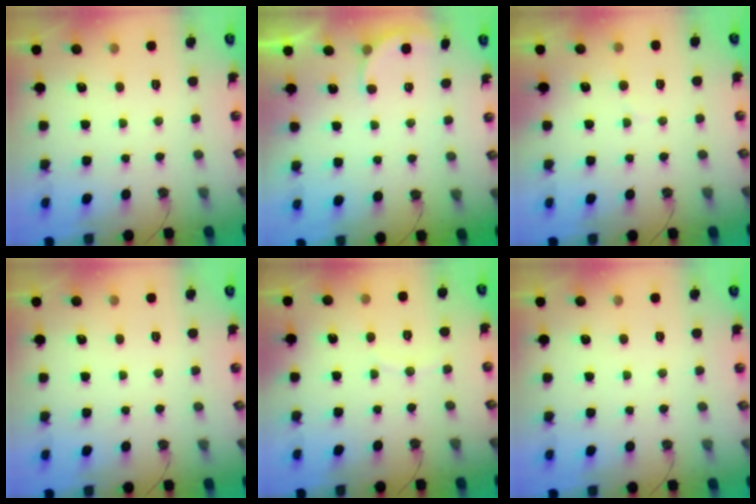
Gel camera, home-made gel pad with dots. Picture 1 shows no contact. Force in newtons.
{"total": 2.5, "press": 2.3, "slide": 1.1}
{"total": 4.6, "press": 4.4, "slide": 1.3}
{"total": 0.0}
{"total": 3.0, "press": 3.0, "slide": 0.2}
{"total": 0.0}